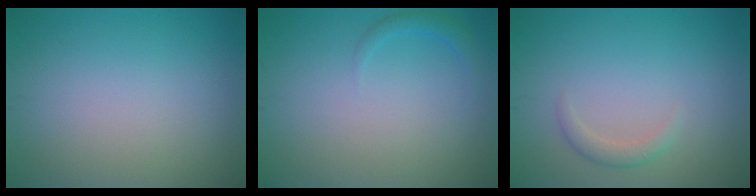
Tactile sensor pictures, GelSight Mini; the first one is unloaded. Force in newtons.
{"total": 1.2, "press": 1.1, "slide": 0.2}
{"total": 1.4, "press": 1.4, "slide": 0.1}